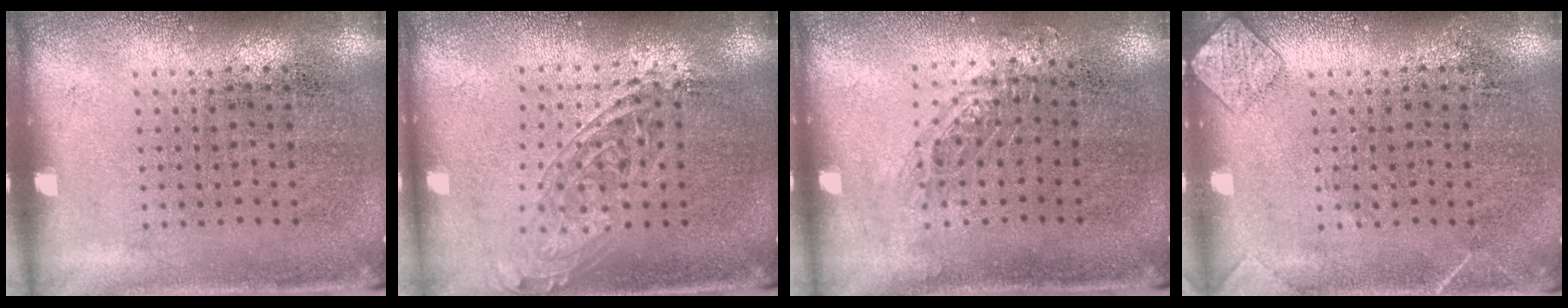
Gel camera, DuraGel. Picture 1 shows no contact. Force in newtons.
{"total": 1.7, "press": 1.4, "slide": 0.9}
{"total": 0.8, "press": 0.8, "slide": 0.2}
{"total": 1.6, "press": 1.5, "slide": 0.1}